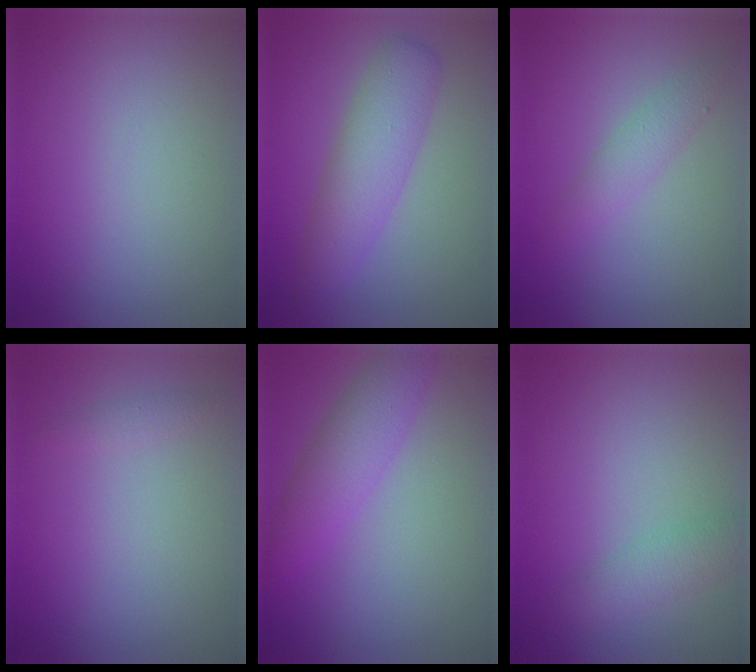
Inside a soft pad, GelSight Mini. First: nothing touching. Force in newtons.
{"total": 4.8, "press": 4.8, "slide": 0.1}
{"total": 1.9, "press": 1.9, "slide": 0.0}
{"total": 0.8, "press": 0.8, "slide": 0.1}
{"total": 4.0, "press": 4.0, "slide": 0.2}
{"total": 2.5, "press": 2.5, "slide": 0.1}